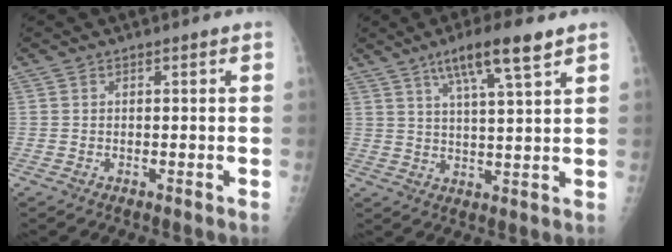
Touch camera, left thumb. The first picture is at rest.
{"total": 9.7, "force": [5.8, 1.0, 7.7], "torque": [-0.134, -0.020, 0.100]}